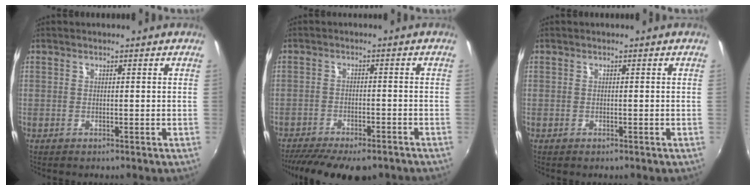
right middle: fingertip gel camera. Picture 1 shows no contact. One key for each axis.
{"total": 15.9, "fx": -12.8, "fy": 5.0, "fz": 8.1, "tx": -0.167, "ty": -0.042, "tz": -0.186}
{"total": 0.0}